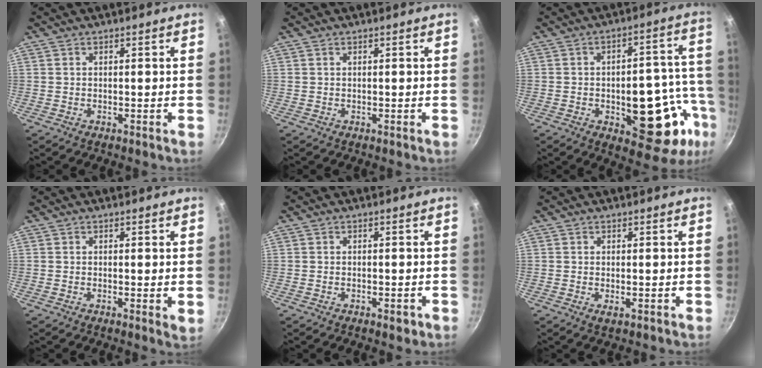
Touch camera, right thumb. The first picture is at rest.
{"total": 0.0}
{"total": 19.8, "force": [-5.6, 9.8, 16.3], "torque": [-0.147, 0.028, -0.069]}
{"total": 1.9, "force": [0.1, 0.4, 1.8], "torque": [-0.024, -0.007, -0.002]}
{"total": 1.9, "force": [-0.9, 0.9, 1.4], "torque": [-0.022, 0.004, -0.012]}
{"total": 1.5, "force": [-0.3, 0.5, 1.4], "torque": [-0.026, -0.004, -0.003]}